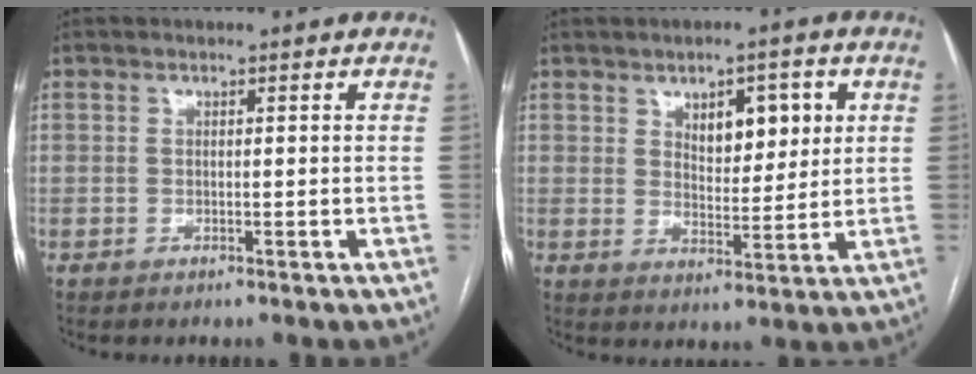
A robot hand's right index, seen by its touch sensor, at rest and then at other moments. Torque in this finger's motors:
{"motor_torque": [0.68, 0.56, 0.13, 0.05]}